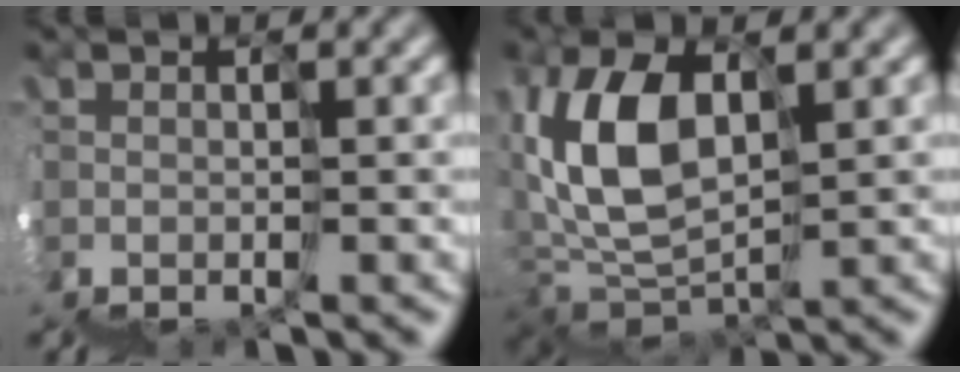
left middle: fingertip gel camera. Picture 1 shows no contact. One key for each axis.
{"total": 5.2, "fx": 3.7, "fy": 2.7, "fz": 2.4, "tx": -0.061, "ty": 0.041, "tz": 0.057}